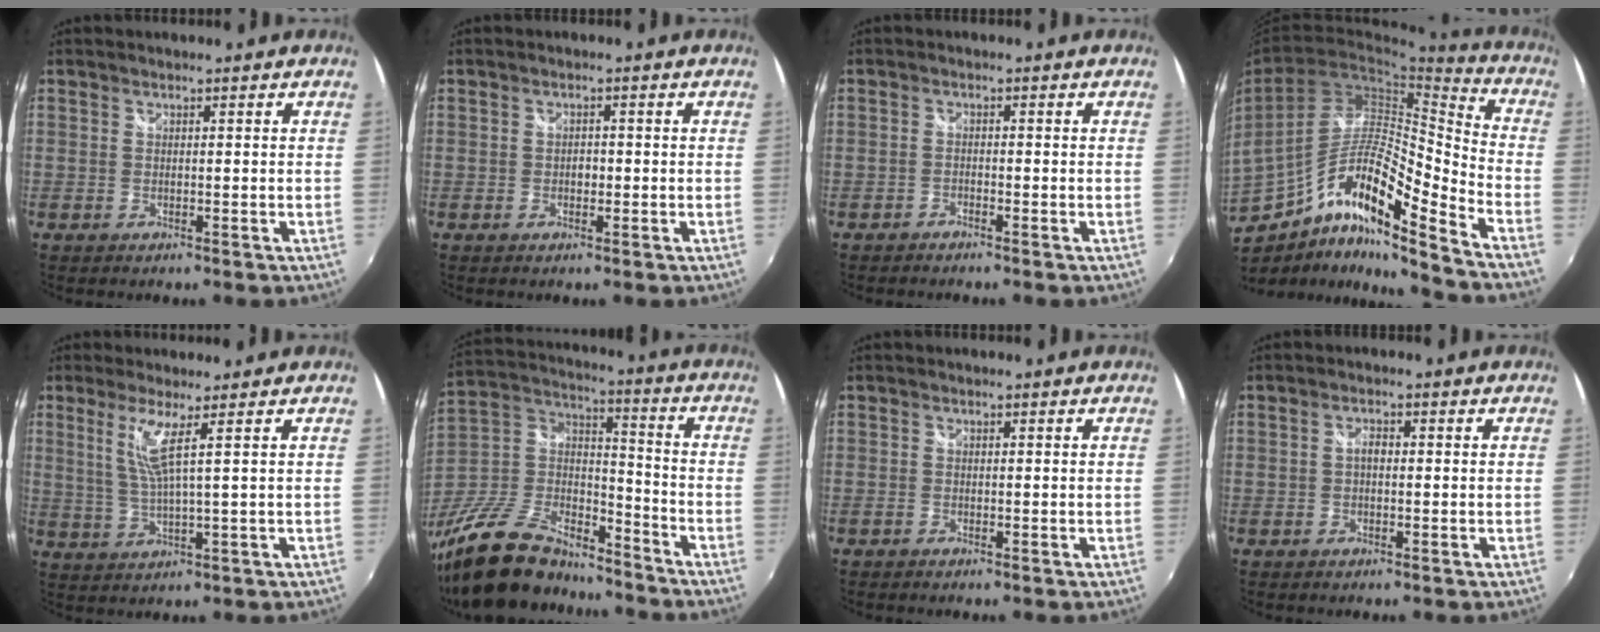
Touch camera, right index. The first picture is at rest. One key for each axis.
{"total": 1.2, "fx": -0.2, "fy": 1.0, "fz": 0.7, "tx": -0.011, "ty": 0.005, "tz": -0.003}
{"total": 1.2, "fx": -1.1, "fy": 0.2, "fz": 0.3, "tx": -0.012, "ty": -0.002, "tz": -0.026}
{"total": 17.8, "fx": -10.3, "fy": 2.9, "fz": 14.2, "tx": -0.256, "ty": -0.007, "tz": -0.189}
{"total": 5.2, "fx": 2.4, "fy": -0.8, "fz": 4.5, "tx": -0.090, "ty": -0.008, "tz": 0.051}
{"total": 25.3, "fx": -18.7, "fy": 11.2, "fz": 12.9, "tx": -0.286, "ty": 0.007, "tz": -0.317}
{"total": 0.6, "fx": -0.5, "fy": 0.3, "fz": 0.1, "tx": -0.004, "ty": -0.002, "tz": -0.014}
{"total": 1.5, "fx": -0.2, "fy": 0.8, "fz": 1.2, "tx": -0.022, "ty": 0.006, "tz": -0.007}